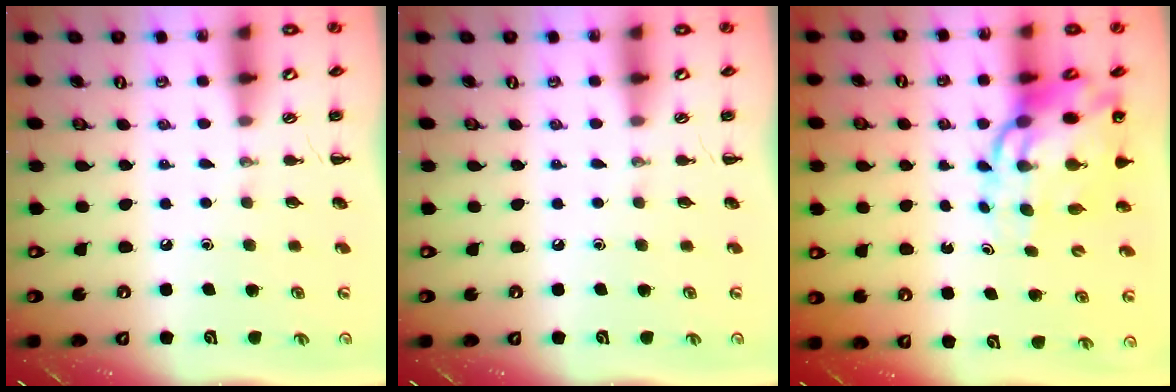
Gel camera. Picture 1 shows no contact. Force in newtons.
{"total": 0.0}
{"total": 13.0, "press": 12.5, "slide": 3.7}